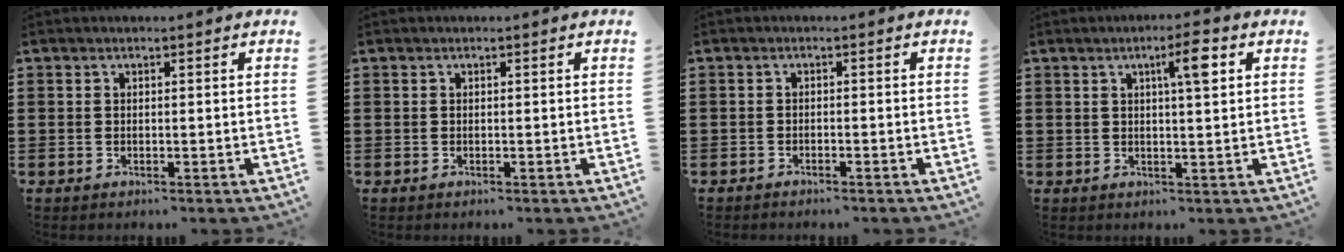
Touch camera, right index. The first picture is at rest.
{"total": 0.0}
{"total": 0.9, "force": [-0.9, 0.0, 0.0], "torque": [-0.003, 0.000, -0.017]}
{"total": 4.7, "force": [1.8, 0.6, 4.3], "torque": [-0.065, -0.002, 0.020]}